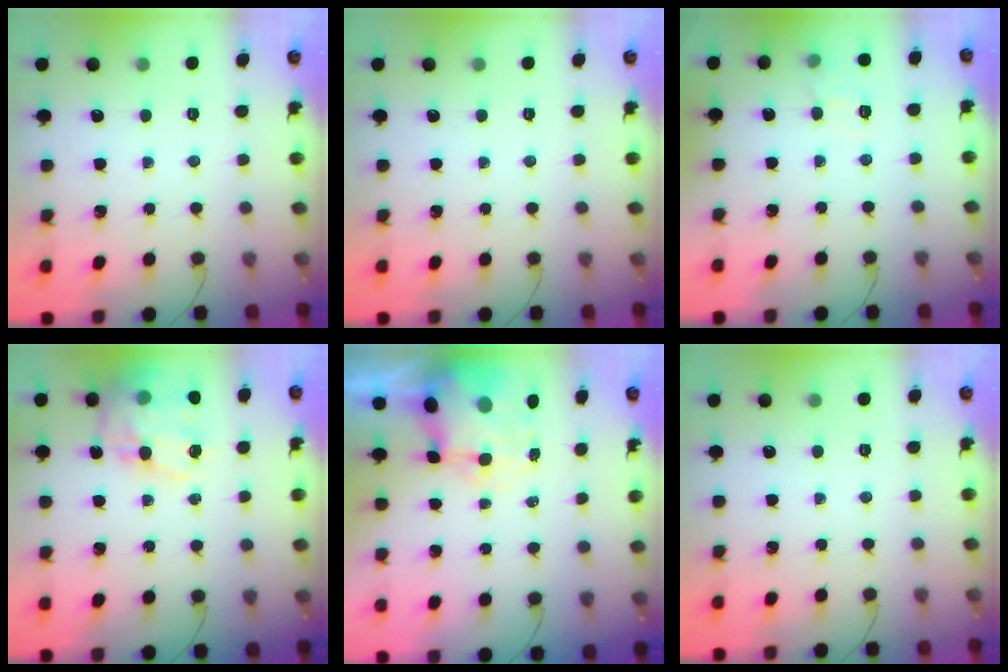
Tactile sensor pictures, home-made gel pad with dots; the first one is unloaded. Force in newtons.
{"total": 0.0}
{"total": 8.0, "press": 7.8, "slide": 1.6}
{"total": 16.9, "press": 16.5, "slide": 3.8}
{"total": 9.2, "press": 8.9, "slide": 2.2}
{"total": 0.0}